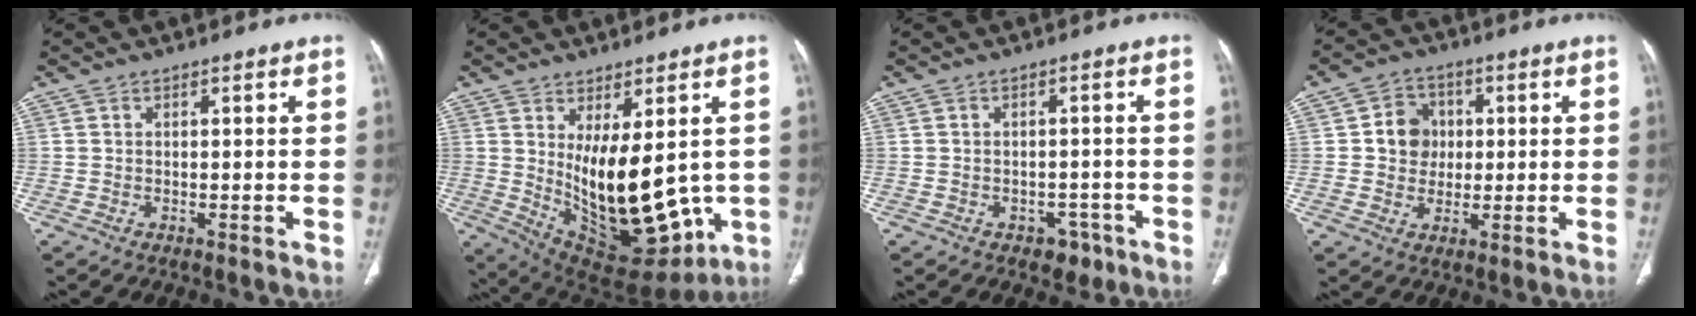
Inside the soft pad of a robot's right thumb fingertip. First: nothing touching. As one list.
[{"total": 18.9, "force": [0.1, 8.9, 16.6], "torque": [-0.231, -0.038, 0.039]}, {"total": 3.6, "force": [-2.1, 2.6, 1.4], "torque": [0.001, 0.015, -0.023]}, {"total": 7.3, "force": [0.8, 6.5, 3.3], "torque": [-0.017, 0.004, 0.010]}]